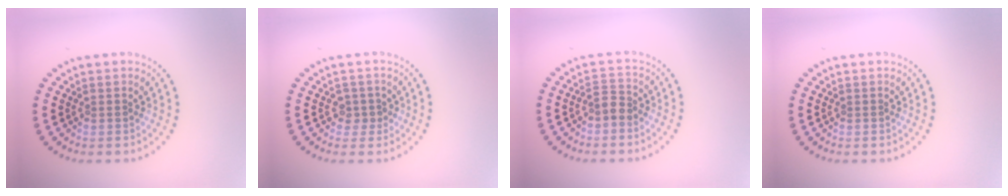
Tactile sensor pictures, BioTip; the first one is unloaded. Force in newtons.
{"total": 1.4, "press": 1.0, "slide": 0.9}
{"total": 1.7, "press": 1.4, "slide": 0.9}
{"total": 0.0}